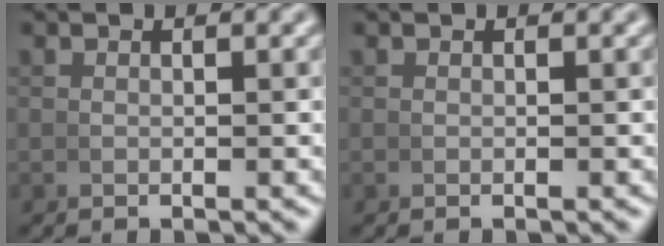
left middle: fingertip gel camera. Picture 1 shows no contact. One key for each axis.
{"total": 0.0}